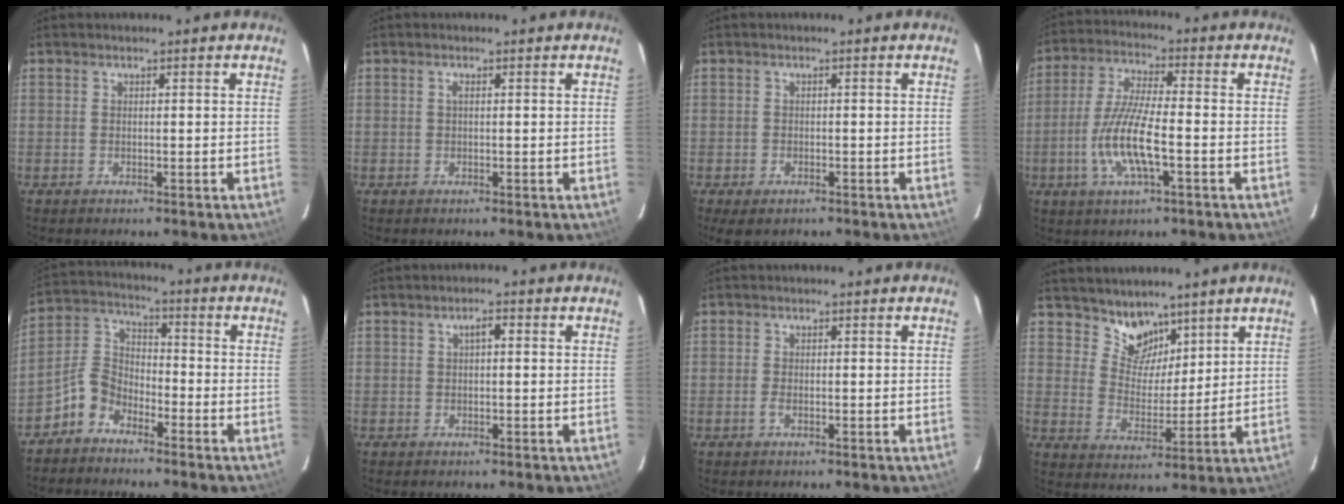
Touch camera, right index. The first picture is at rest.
{"total": 0.6, "force": [0.1, 0.1, 0.6], "torque": [-0.011, 0.003, -0.001]}
{"total": 3.3, "force": [-2.1, 1.8, 1.8], "torque": [-0.038, -0.013, -0.033]}
{"total": 11.2, "force": [-3.4, 2.4, 10.4], "torque": [-0.217, -0.006, -0.067]}
{"total": 6.7, "force": [-4.8, 4.0, 2.3], "torque": [-0.053, 0.028, -0.109]}
{"total": 1.7, "force": [0.4, 0.7, 1.5], "torque": [-0.026, 0.009, 0.005]}
{"total": 1.2, "force": [-0.5, 0.5, 1.0], "torque": [-0.023, -0.001, -0.009]}
{"total": 7.5, "force": [5.8, 4.4, 1.6], "torque": [-0.016, -0.005, 0.108]}